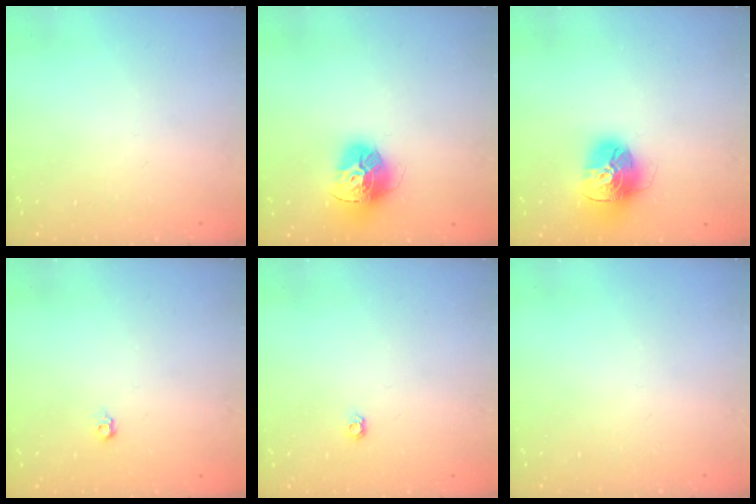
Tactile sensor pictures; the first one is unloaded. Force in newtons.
{"total": 14.8, "press": 14.8, "slide": 1.6}
{"total": 16.4, "press": 16.3, "slide": 1.8}
{"total": 3.9, "press": 3.8, "slide": 0.8}
{"total": 4.7, "press": 4.7, "slide": 0.8}
{"total": 0.0}